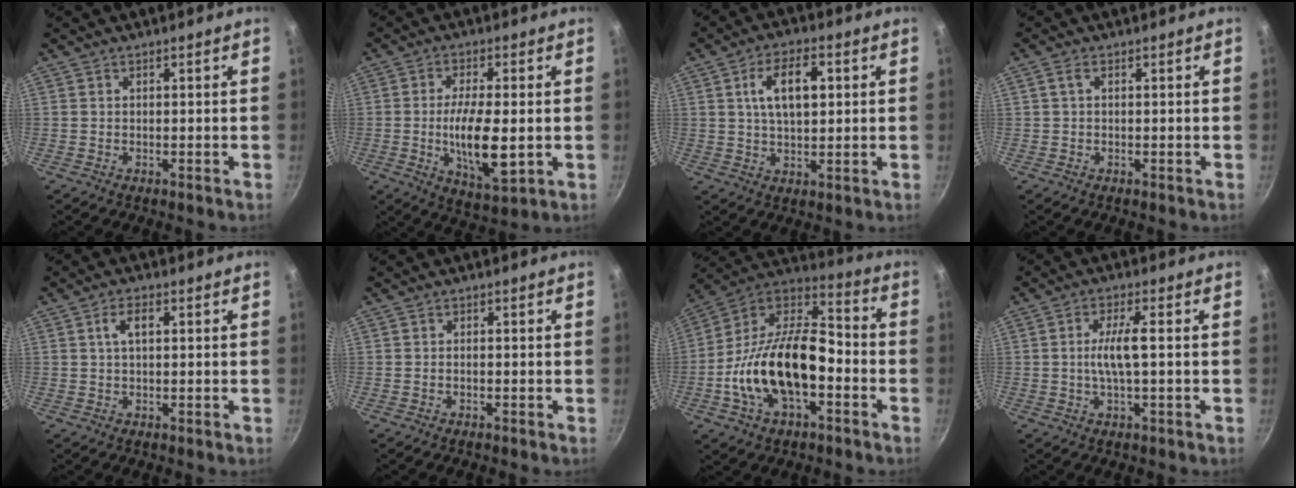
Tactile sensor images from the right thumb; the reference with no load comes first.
{"total": 11.9, "force": [-1.2, 4.1, 11.1], "torque": [-0.202, -0.007, -0.015]}
{"total": 9.5, "force": [2.3, 4.8, 7.8], "torque": [-0.123, 0.005, 0.037]}
{"total": 1.3, "force": [0.3, 0.7, 1.1], "torque": [-0.023, 0.006, 0.005]}
{"total": 3.4, "force": [0.8, 1.7, 2.8], "torque": [-0.047, 0.009, 0.016]}
{"total": 0.6, "force": [-0.3, 0.3, 0.4], "torque": [-0.009, 0.005, -0.007]}
{"total": 23.2, "force": [-5.5, 12.6, 18.6], "torque": [-0.328, 0.053, -0.115]}
{"total": 5.8, "force": [-0.1, 1.2, 5.7], "torque": [-0.119, 0.010, -0.002]}